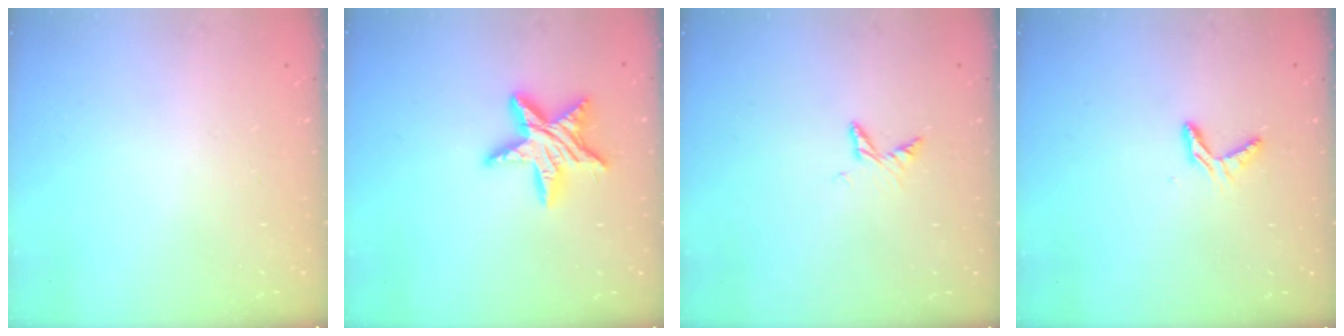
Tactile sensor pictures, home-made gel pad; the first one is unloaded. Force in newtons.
{"total": 13.6, "press": 13.6, "slide": 0.8}
{"total": 5.6, "press": 5.6, "slide": 0.4}
{"total": 4.7, "press": 4.7, "slide": 0.3}